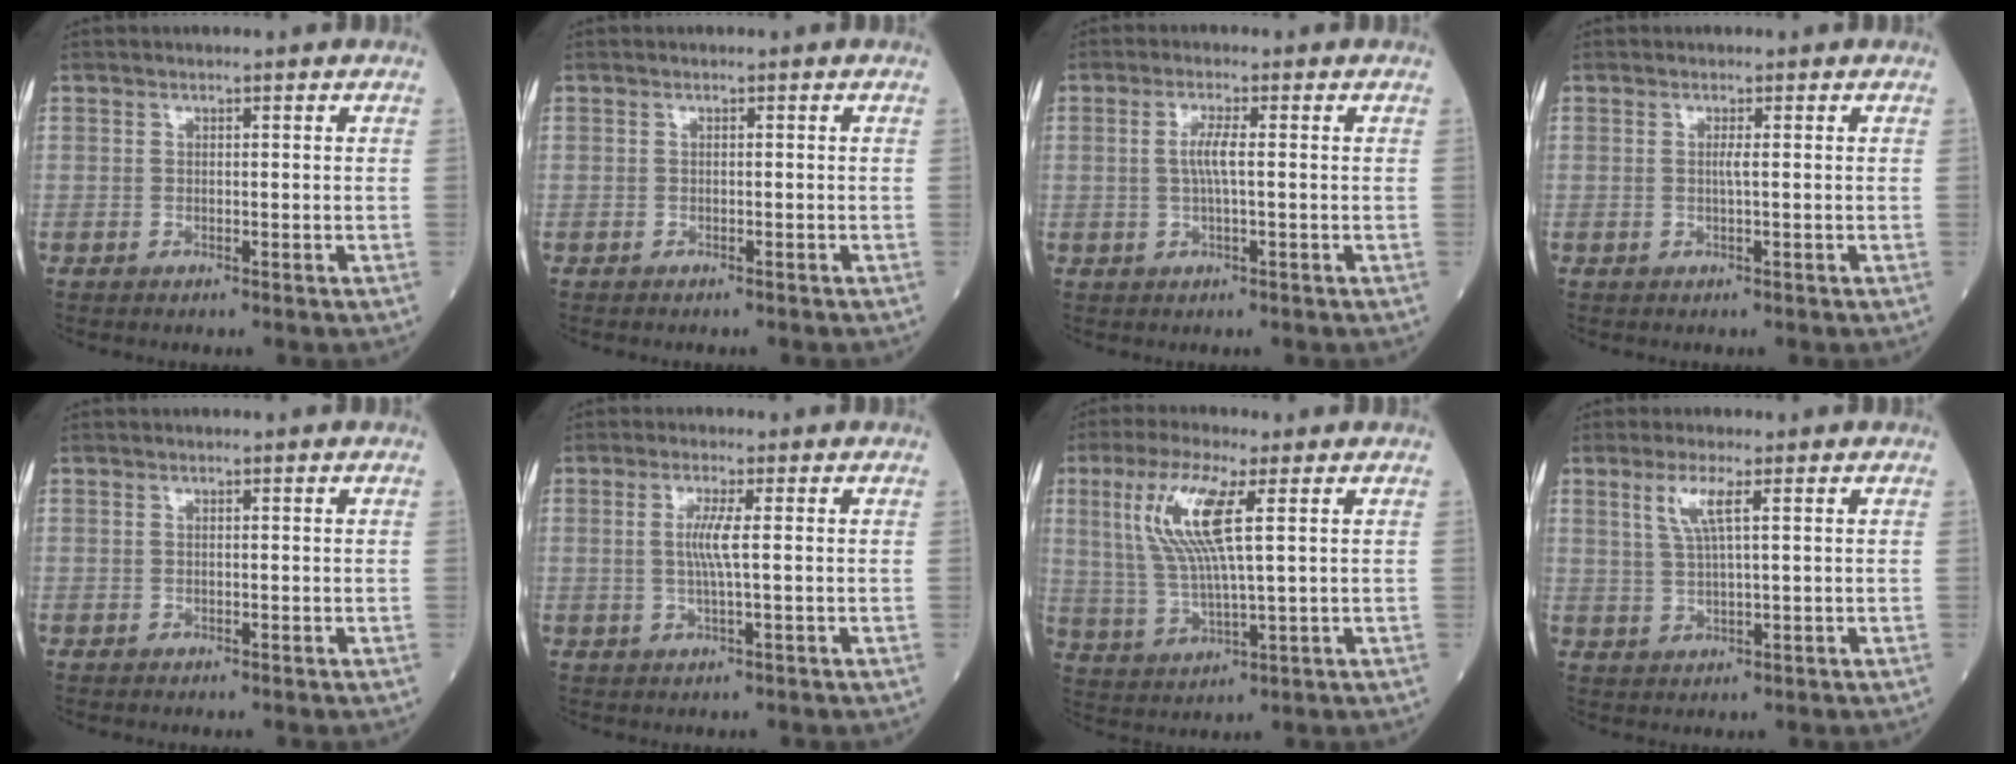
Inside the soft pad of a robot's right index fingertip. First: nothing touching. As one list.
[{"total": 0.8, "force": [-0.7, 0.1, 0.4], "torque": [-0.004, -0.001, -0.010]}, {"total": 3.1, "force": [0.2, 0.1, 3.1], "torque": [-0.065, 0.001, 0.002]}, {"total": 0.9, "force": [0.0, -0.3, 0.8], "torque": [-0.018, -0.001, -0.002]}, {"total": 0.0}, {"total": 3.6, "force": [0.4, -0.4, 3.5], "torque": [-0.076, -0.004, 0.005]}, {"total": 10.7, "force": [3.5, 1.0, 10.0], "torque": [-0.222, 0.003, 0.067]}, {"total": 4.3, "force": [1.9, 0.3, 3.9], "torque": [-0.086, 0.002, 0.040]}]